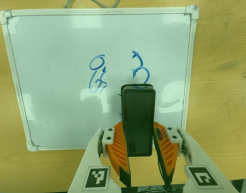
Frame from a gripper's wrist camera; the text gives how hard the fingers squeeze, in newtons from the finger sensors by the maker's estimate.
{"total": 7.6, "left": 5.9, "right": 9.4}